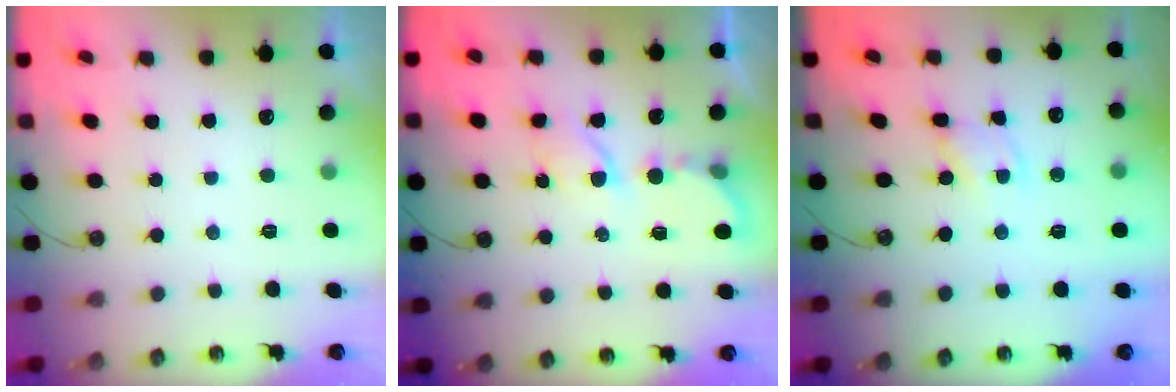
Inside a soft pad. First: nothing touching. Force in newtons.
{"total": 6.0, "press": 6.0, "slide": 0.5}
{"total": 2.7, "press": 2.7, "slide": 0.2}